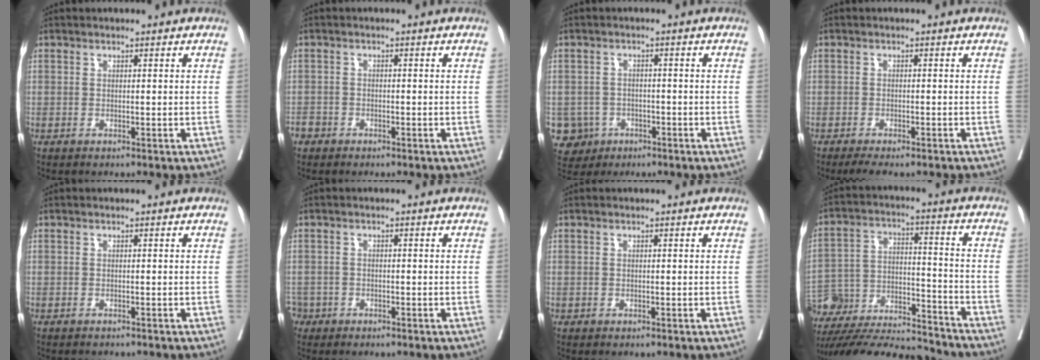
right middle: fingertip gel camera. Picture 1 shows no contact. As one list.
[{"total": 2.0, "force": [-1.4, 1.4, 0.2], "torque": [-0.006, 0.006, -0.026]}, {"total": 5.4, "force": [-1.9, 5.0, 0.2], "torque": [-0.007, 0.012, -0.027]}, {"total": 4.7, "force": [-3.8, 1.4, 2.5], "torque": [-0.034, -0.010, -0.056]}, {"total": 1.6, "force": [-1.5, 0.4, 0.3], "torque": [-0.005, -0.002, -0.018]}, {"total": 2.4, "force": [-1.4, 1.9, -0.2], "torque": [0.005, 0.009, -0.028]}, {"total": 0.0}, {"total": 24.1, "force": [-22.4, 3.7, 8.2], "torque": [-0.173, -0.015, -0.350]}]